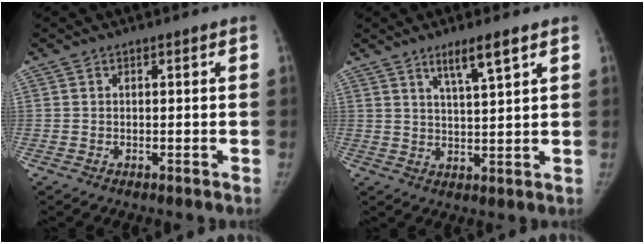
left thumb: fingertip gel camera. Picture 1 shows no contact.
{"total": 5.8, "force": [3.7, 0.4, 4.5], "torque": [-0.080, -0.026, 0.068]}